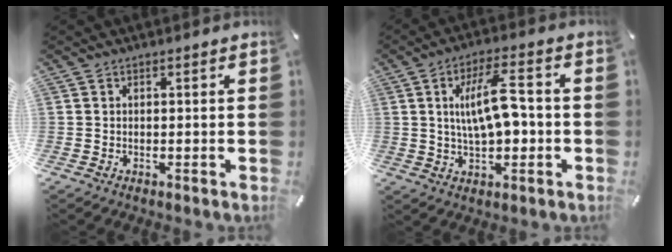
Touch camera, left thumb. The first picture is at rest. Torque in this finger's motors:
{"motor_torque": [0.27, 0.85, 0.27, 0.02, 0.21]}